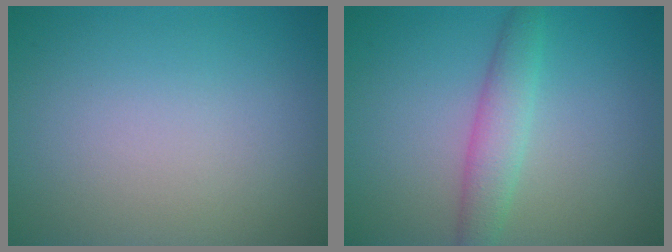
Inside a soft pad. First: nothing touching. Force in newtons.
{"total": 2.9, "press": 2.9, "slide": 0.2}